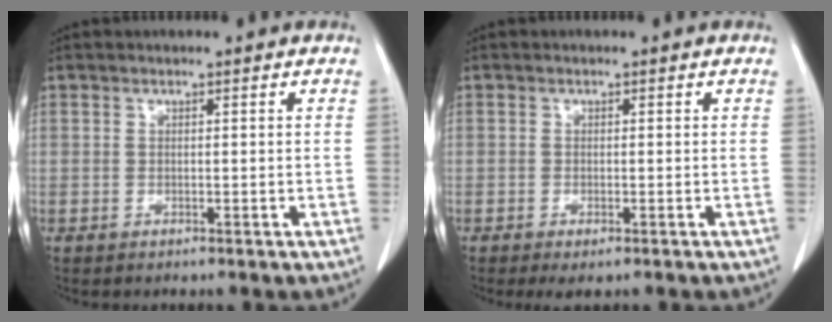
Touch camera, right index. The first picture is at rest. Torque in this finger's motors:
{"motor_torque": [0.31, -0.22, 0.04, 0.01]}